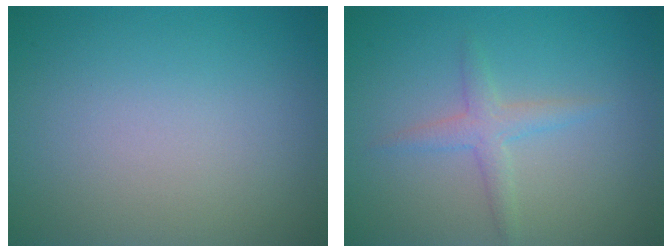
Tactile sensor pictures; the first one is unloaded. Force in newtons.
{"total": 2.0, "press": 2.0, "slide": 0.1}